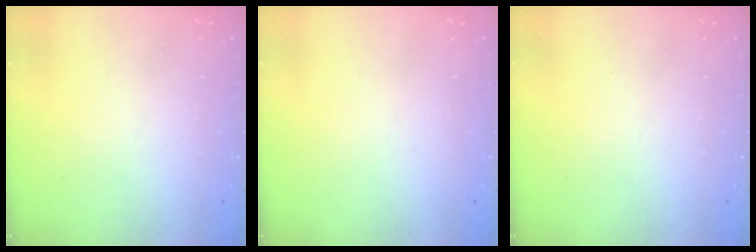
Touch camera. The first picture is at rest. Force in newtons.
{"total": 0.0}
{"total": 0.0}